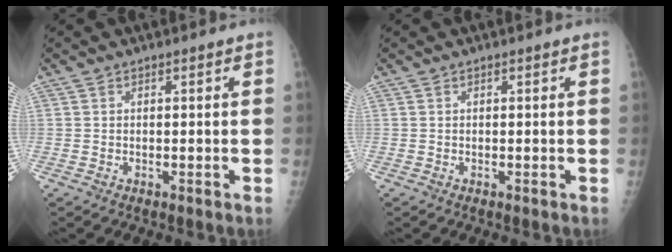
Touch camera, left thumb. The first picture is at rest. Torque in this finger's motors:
{"motor_torque": [0.05, 0.11, 0.24, -0.06, -0.01]}